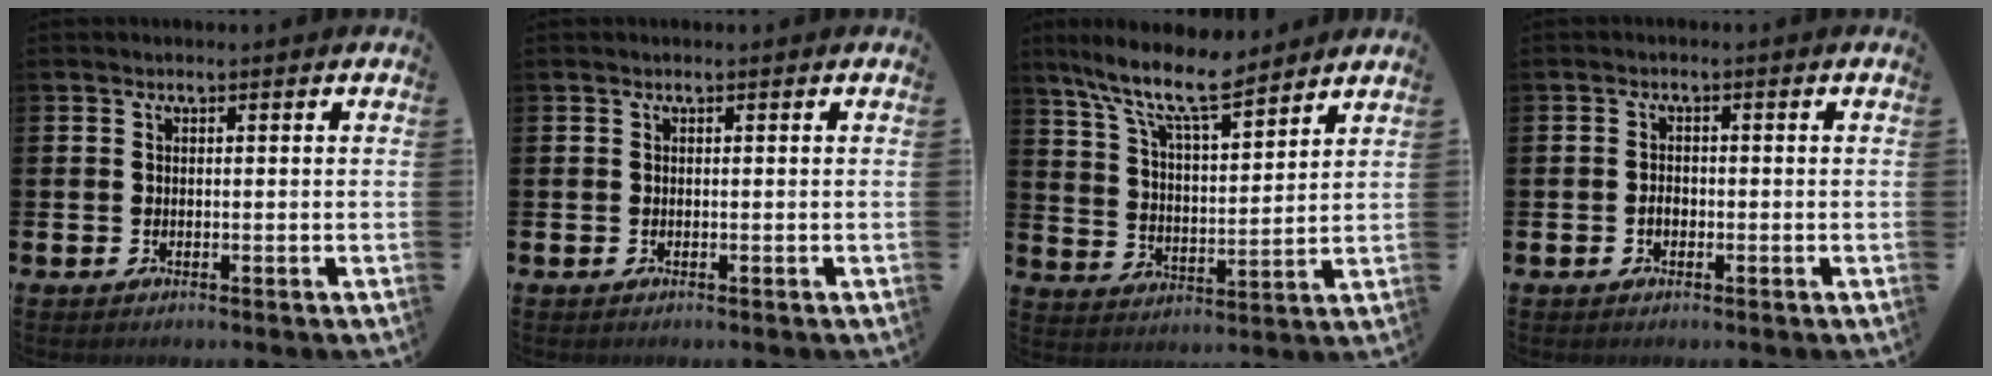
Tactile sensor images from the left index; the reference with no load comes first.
{"total": 0.0}
{"total": 10.4, "force": [8.8, 2.1, 5.2], "torque": [-0.122, -0.045, 0.152]}
{"total": 1.4, "force": [-0.5, 1.0, 0.9], "torque": [-0.012, 0.002, -0.011]}